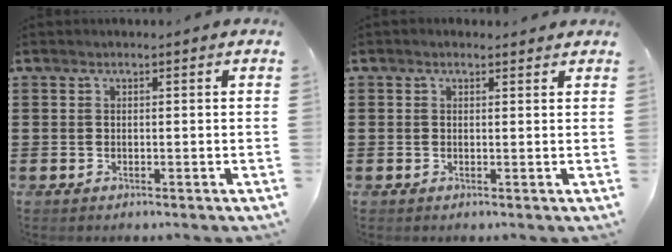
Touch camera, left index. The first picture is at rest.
{"total": 0.9, "force": [0.6, 0.7, 0.1], "torque": [-0.005, 0.003, 0.012]}